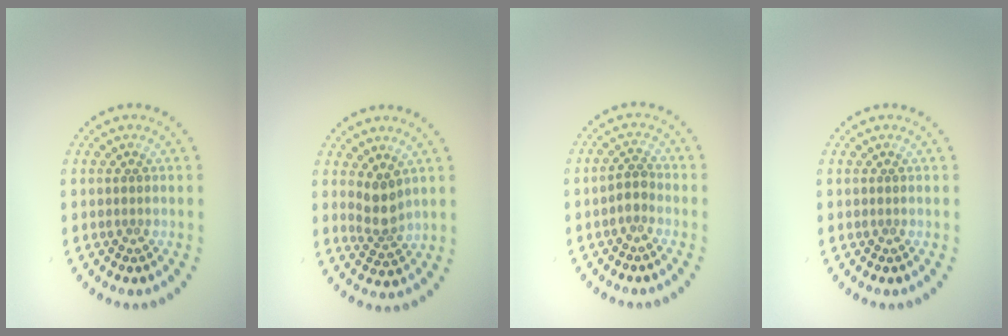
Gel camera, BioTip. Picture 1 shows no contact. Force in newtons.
{"total": 2.5, "press": 2.0, "slide": 1.5}
{"total": 1.5, "press": 1.3, "slide": 0.8}
{"total": 0.0}